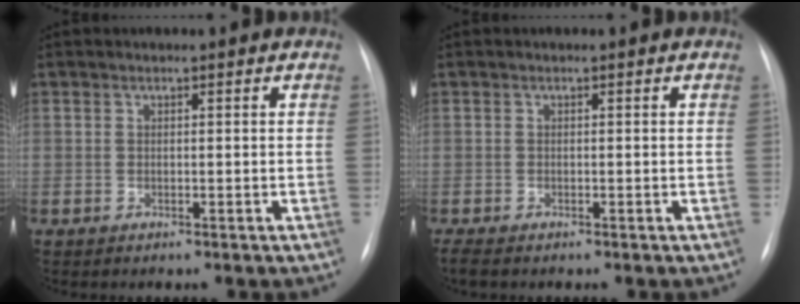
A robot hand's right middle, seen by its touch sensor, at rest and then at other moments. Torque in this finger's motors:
{"motor_torque": [0.37, -0.34, -0.02, 0.01]}